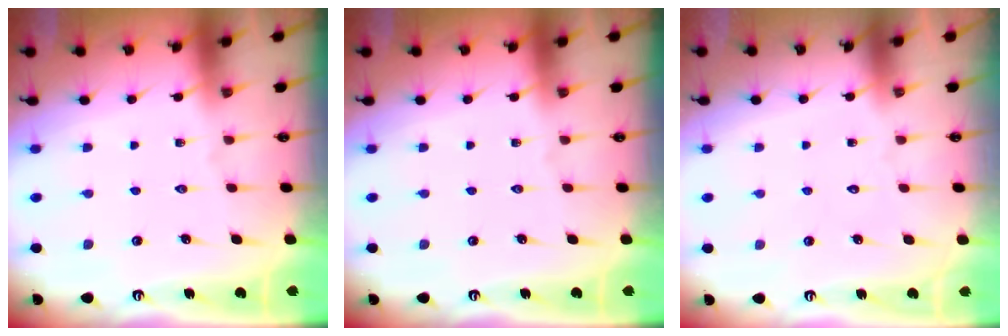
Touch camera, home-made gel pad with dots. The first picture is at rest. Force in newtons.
{"total": 0.0}
{"total": 1.7, "press": 1.7, "slide": 0.1}